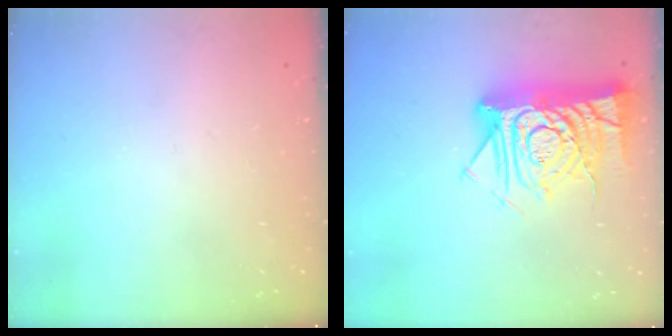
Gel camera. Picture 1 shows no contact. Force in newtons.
{"total": 19.5, "press": 19.4, "slide": 1.6}